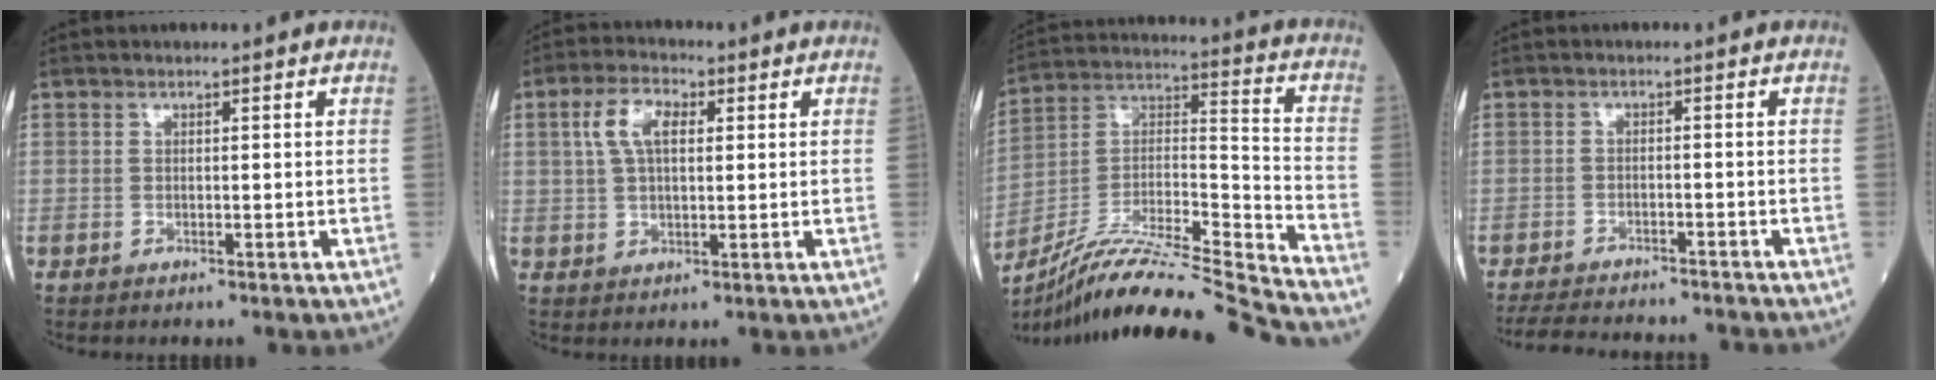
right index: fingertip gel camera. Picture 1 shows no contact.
{"total": 6.0, "force": [1.9, 2.6, 5.0], "torque": [-0.112, 0.013, 0.039]}
{"total": 24.3, "force": [-22.2, -1.1, 9.8], "torque": [-0.184, -0.004, -0.367]}
{"total": 11.9, "force": [-11.0, 1.9, 4.0], "torque": [-0.071, -0.010, -0.154]}